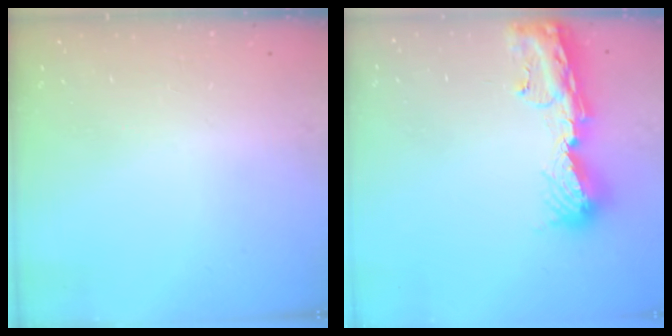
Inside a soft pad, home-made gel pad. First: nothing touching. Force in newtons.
{"total": 13.0, "press": 12.9, "slide": 1.3}